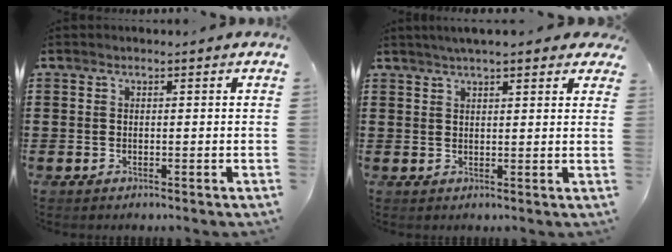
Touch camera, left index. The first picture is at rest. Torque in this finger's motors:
{"motor_torque": [1.73, -0.41, 0.93, 0.10]}